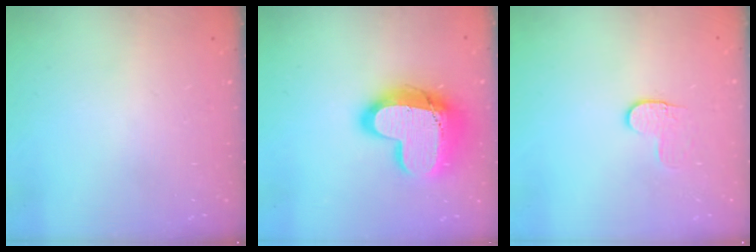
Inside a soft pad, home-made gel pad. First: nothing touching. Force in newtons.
{"total": 23.1, "press": 23.0, "slide": 1.7}
{"total": 3.4, "press": 3.4, "slide": 0.3}